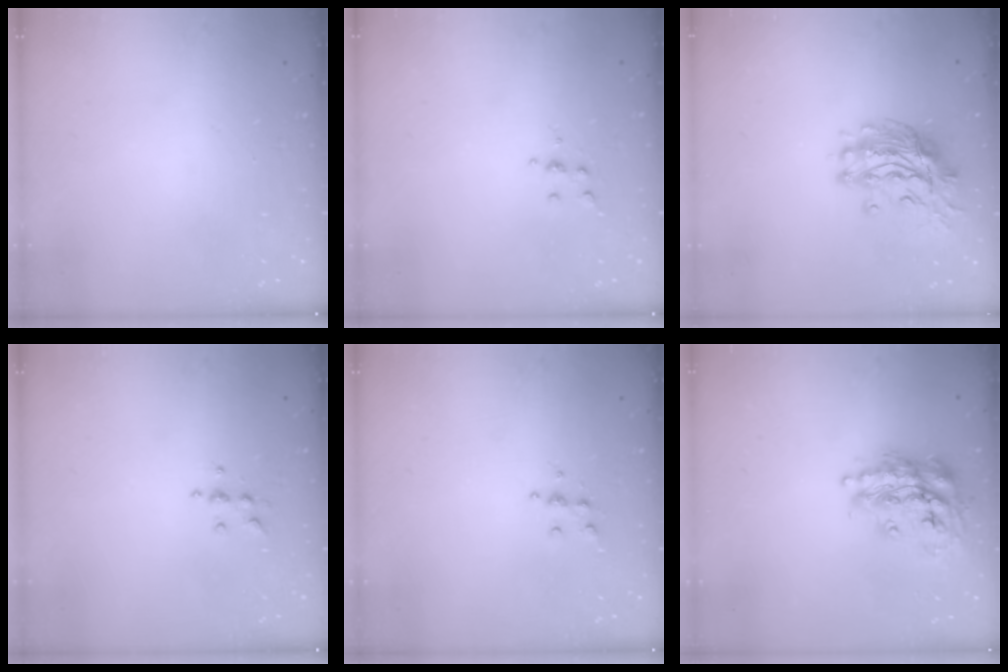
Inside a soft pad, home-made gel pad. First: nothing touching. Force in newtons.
{"total": 4.0, "press": 3.9, "slide": 0.9}
{"total": 12.3, "press": 12.2, "slide": 1.6}
{"total": 5.6, "press": 5.6, "slide": 0.7}
{"total": 4.7, "press": 4.6, "slide": 0.5}
{"total": 17.7, "press": 17.6, "slide": 1.5}